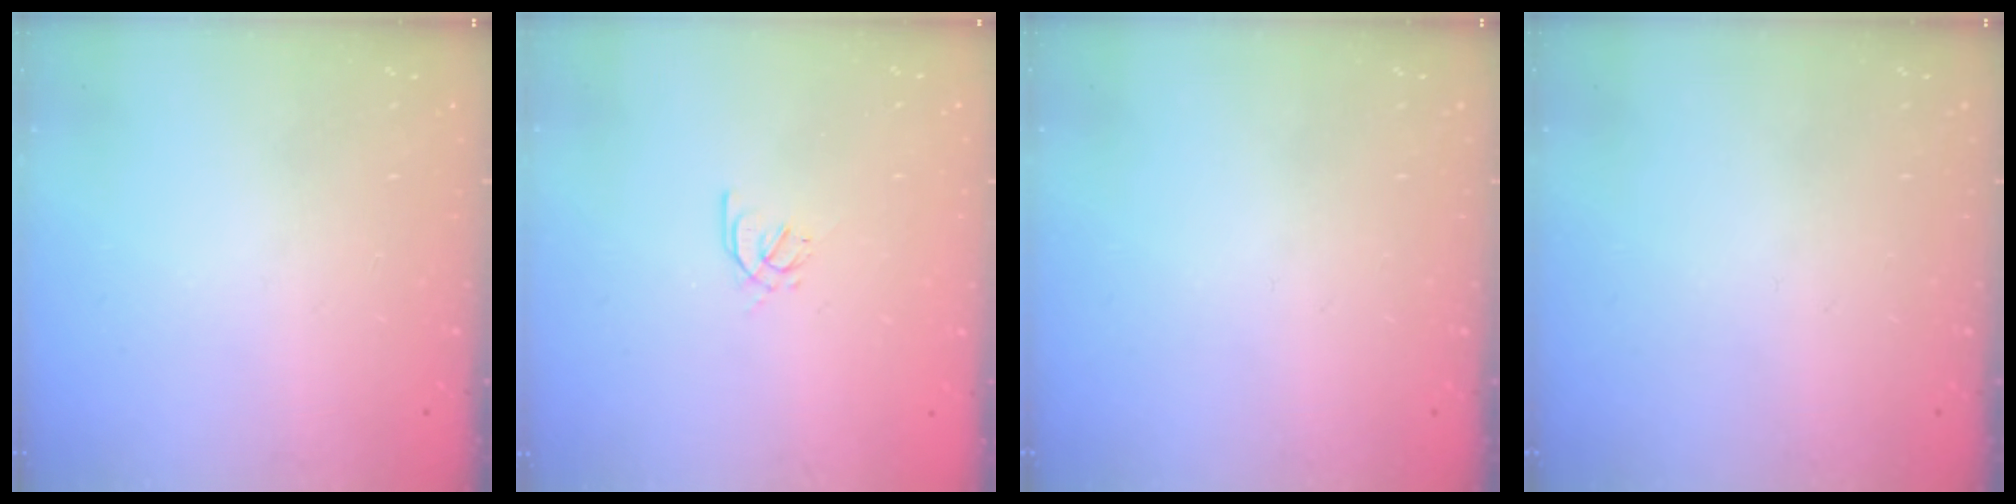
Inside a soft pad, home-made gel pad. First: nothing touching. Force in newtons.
{"total": 2.4, "press": 2.4, "slide": 0.6}
{"total": 0.0}
{"total": 0.0}